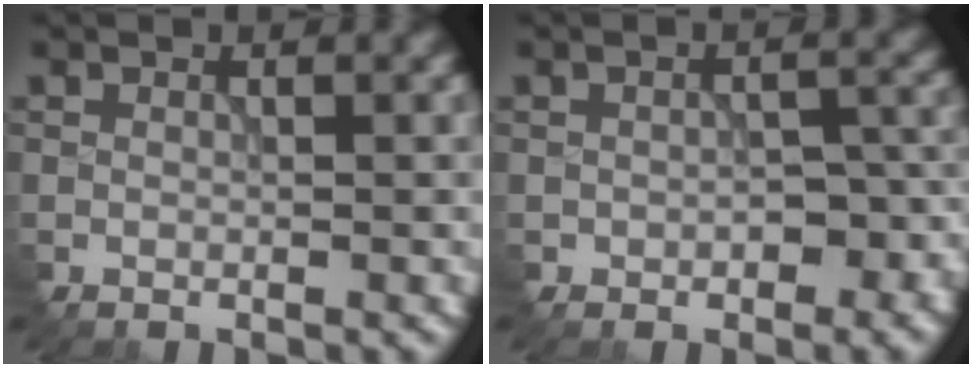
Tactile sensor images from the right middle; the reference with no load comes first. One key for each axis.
{"total": 3.7, "fx": -1.2, "fy": 2.4, "fz": 2.6, "tx": -0.037, "ty": -0.009, "tz": -0.013}